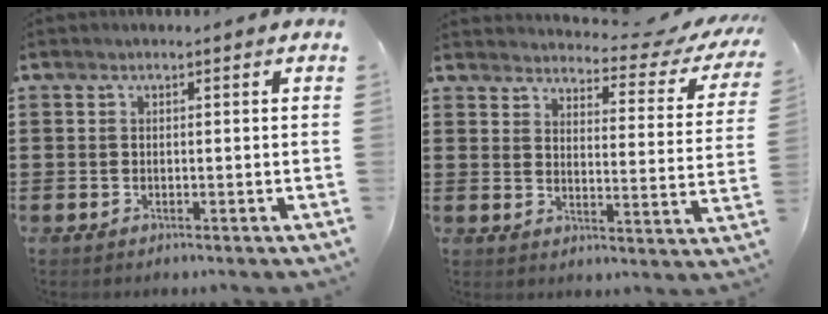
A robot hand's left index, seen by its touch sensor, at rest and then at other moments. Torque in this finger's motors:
{"motor_torque": [2.14, 0.00, 0.26, 0.01]}